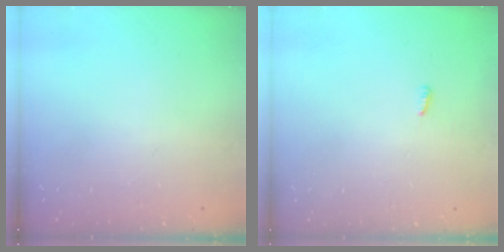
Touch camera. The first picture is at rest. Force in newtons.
{"total": 2.9, "press": 2.9, "slide": 0.2}